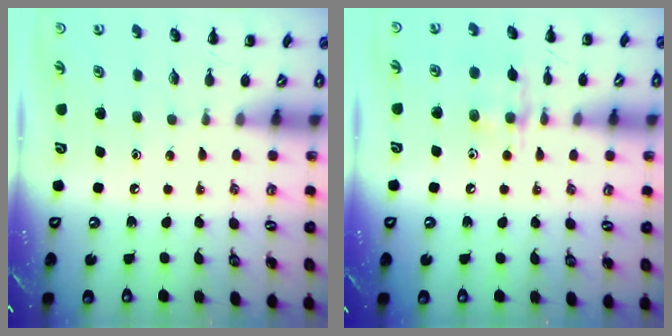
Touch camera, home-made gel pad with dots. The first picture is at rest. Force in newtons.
{"total": 8.4, "press": 8.3, "slide": 0.6}